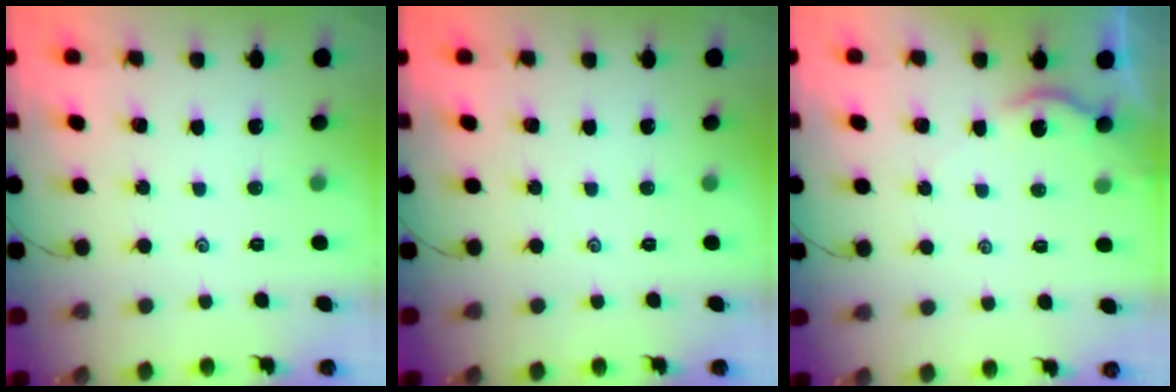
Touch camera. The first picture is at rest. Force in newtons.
{"total": 0.0}
{"total": 2.3, "press": 2.2, "slide": 0.4}